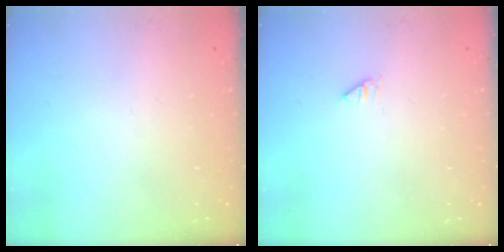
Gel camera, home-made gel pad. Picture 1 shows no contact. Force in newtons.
{"total": 0.0}